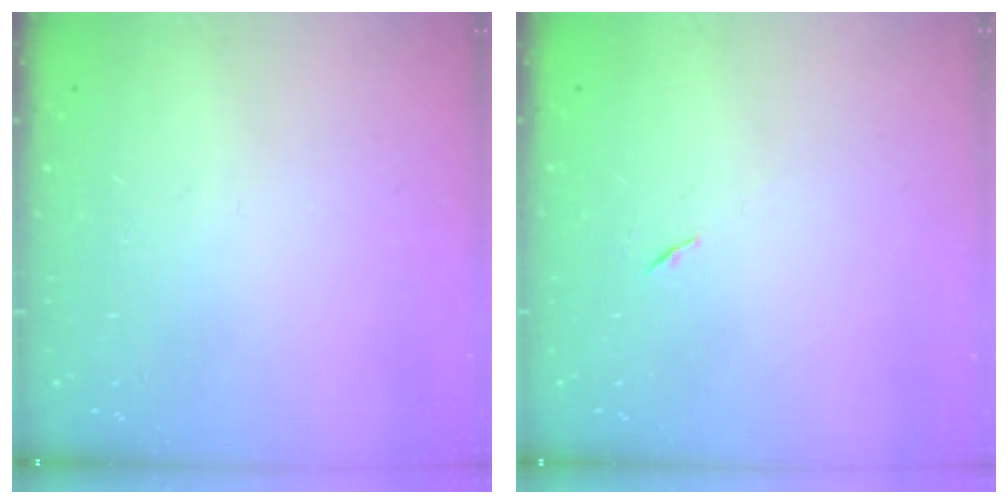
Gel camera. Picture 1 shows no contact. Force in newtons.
{"total": 5.3, "press": 4.8, "slide": 2.2}